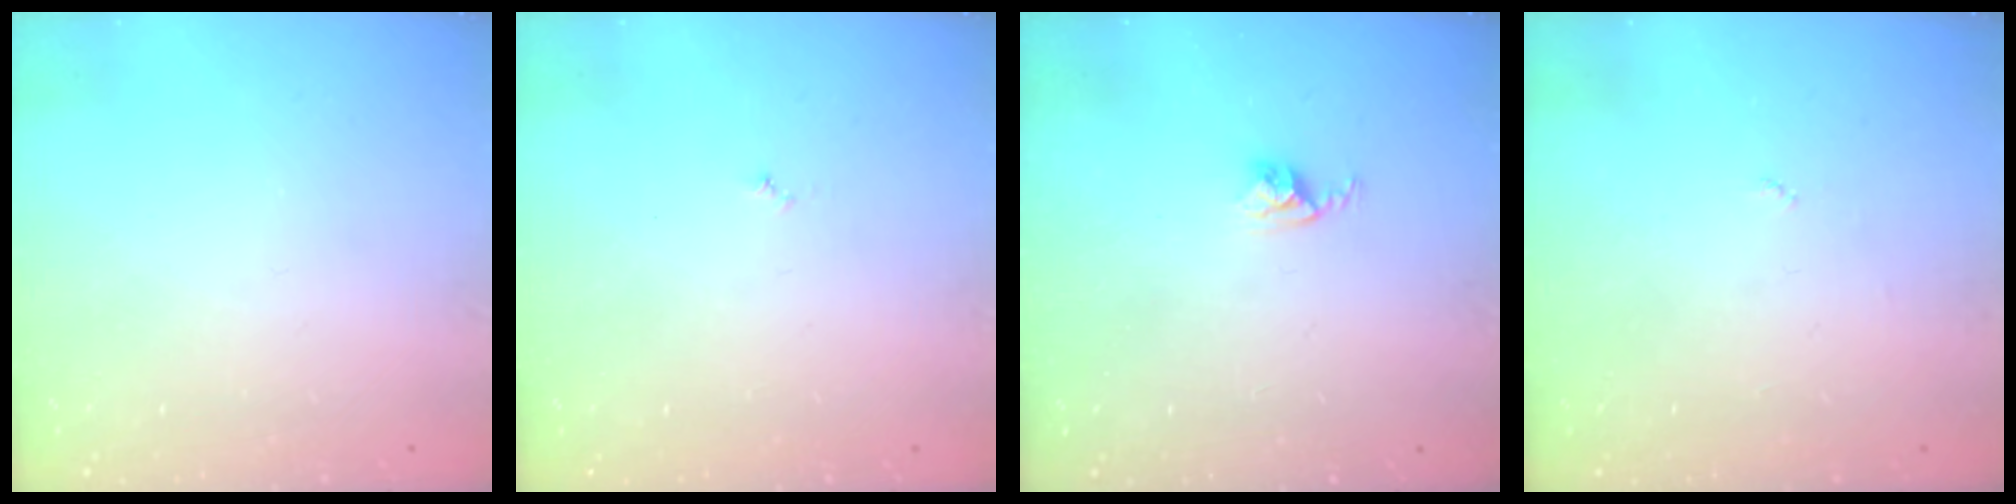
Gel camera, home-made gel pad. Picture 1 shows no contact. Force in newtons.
{"total": 3.0, "press": 2.9, "slide": 0.3}
{"total": 2.5, "press": 2.5, "slide": 0.4}
{"total": 2.7, "press": 2.7, "slide": 0.4}